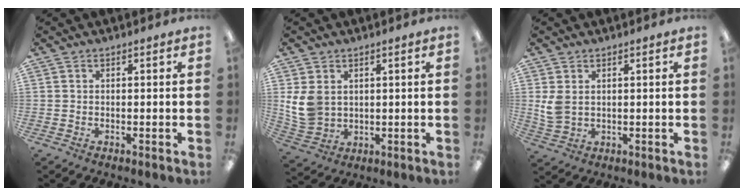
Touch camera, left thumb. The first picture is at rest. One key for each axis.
{"total": 7.7, "fx": 2.4, "fy": 6.0, "fz": 4.1, "tx": -0.096, "ty": 0.000, "tz": 0.049}
{"total": 4.5, "fx": 1.7, "fy": 3.1, "fz": 2.9, "tx": -0.071, "ty": -0.003, "tz": 0.031}